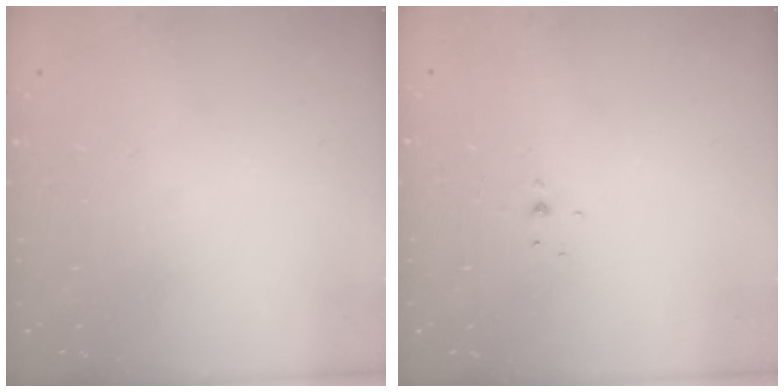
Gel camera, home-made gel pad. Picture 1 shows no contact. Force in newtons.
{"total": 3.2, "press": 3.1, "slide": 0.9}